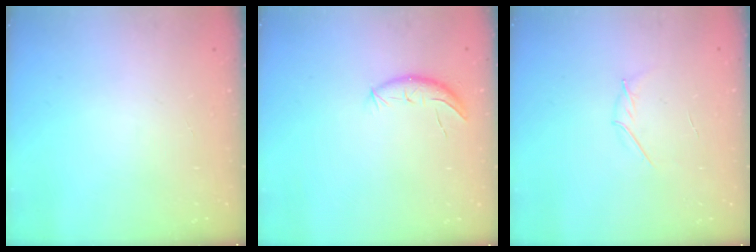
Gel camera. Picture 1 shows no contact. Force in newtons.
{"total": 8.1, "press": 7.9, "slide": 1.9}
{"total": 3.1, "press": 3.0, "slide": 0.9}